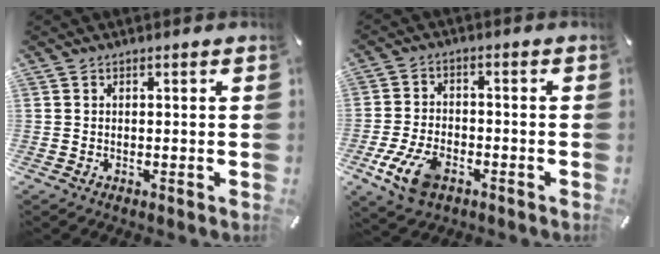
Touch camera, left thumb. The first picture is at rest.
{"total": 9.9, "force": [-4.7, 5.9, 6.5], "torque": [-0.148, 0.009, -0.085]}